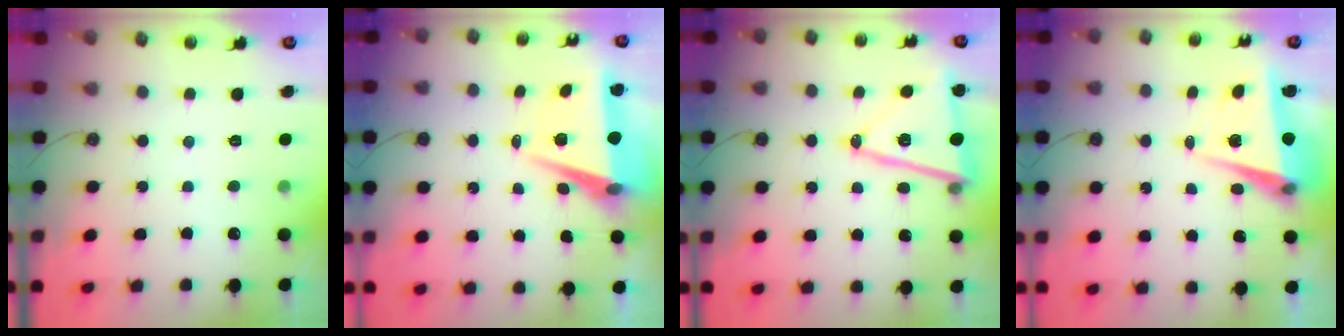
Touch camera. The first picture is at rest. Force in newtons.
{"total": 7.5, "press": 6.3, "slide": 4.2}
{"total": 14.8, "press": 14.6, "slide": 2.5}
{"total": 6.7, "press": 5.4, "slide": 3.9}